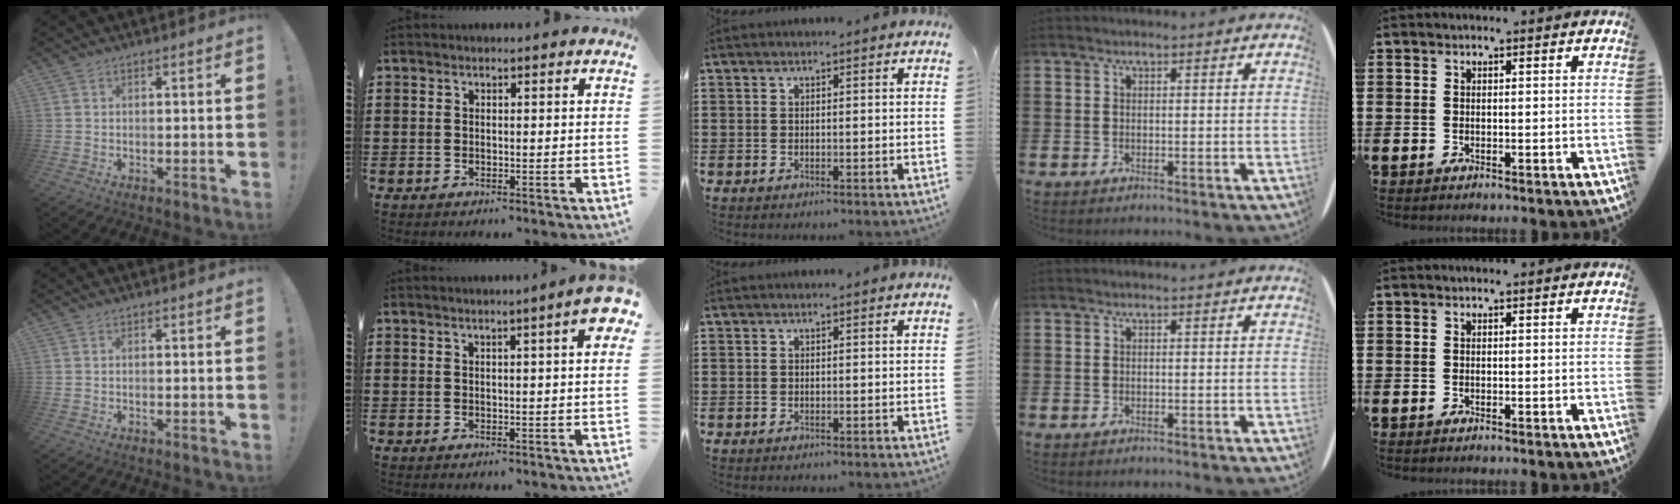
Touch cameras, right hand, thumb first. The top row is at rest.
{"index": {"total": 3.7, "force": [1.6, 0.2, 3.4], "torque": [-0.058, -0.001, 0.025]}}